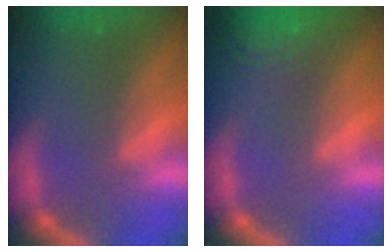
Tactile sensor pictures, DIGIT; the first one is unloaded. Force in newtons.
{"total": 7.5}